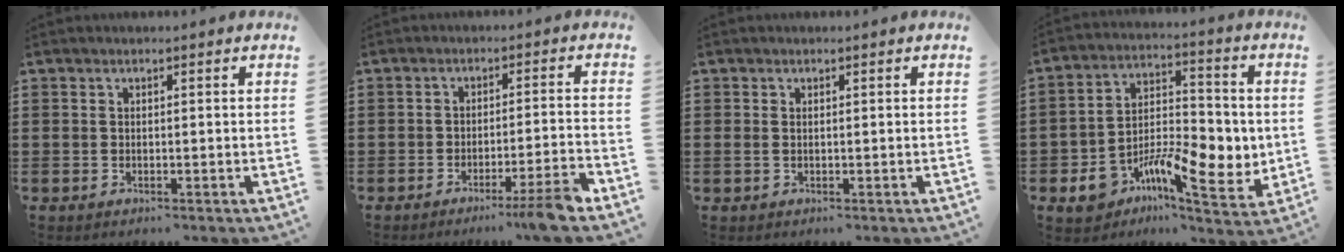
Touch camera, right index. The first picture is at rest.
{"total": 5.0, "force": [-3.8, -0.9, 3.1], "torque": [-0.046, -0.013, -0.069]}
{"total": 0.5, "force": [0.0, 0.2, 0.5], "torque": [-0.012, 0.002, -0.001]}
{"total": 11.9, "force": [-4.2, 6.7, 9.0], "torque": [-0.148, 0.016, -0.068]}